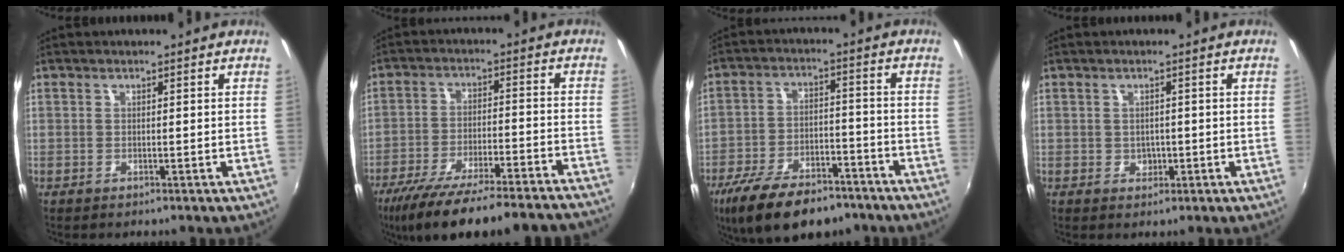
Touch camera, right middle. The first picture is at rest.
{"total": 23.3, "force": [-20.1, 2.1, 11.6], "torque": [-0.212, -0.053, -0.295]}
{"total": 17.9, "force": [-12.9, 7.5, 9.8], "torque": [-0.206, -0.026, -0.206]}
{"total": 1.9, "force": [-0.2, 1.8, 0.6], "torque": [-0.006, 0.000, -0.001]}